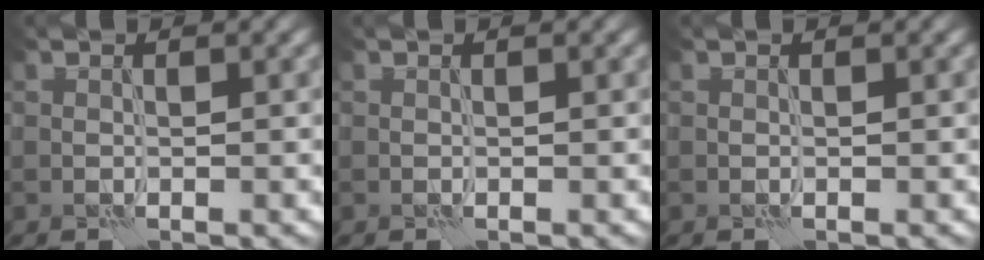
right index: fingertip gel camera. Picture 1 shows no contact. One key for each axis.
{"total": 0.0}
{"total": 0.0}